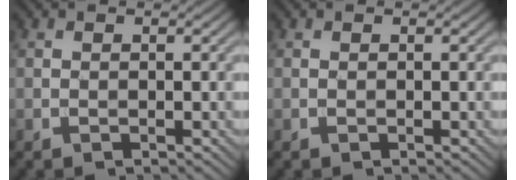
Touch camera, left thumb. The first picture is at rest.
{"total": 0.0}